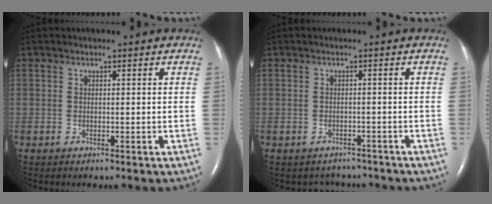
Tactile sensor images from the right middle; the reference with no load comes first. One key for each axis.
{"total": 3.6, "fx": -3.2, "fy": 1.6, "fz": -0.5, "tx": 0.002, "ty": 0.008, "tz": -0.041}